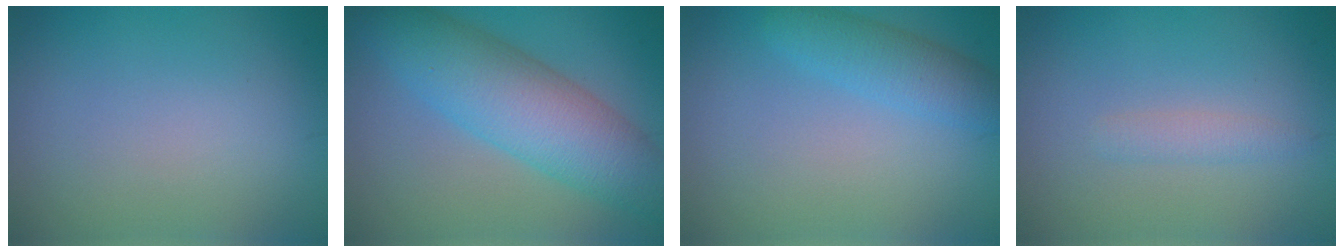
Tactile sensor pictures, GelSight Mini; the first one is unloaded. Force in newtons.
{"total": 8.4, "press": 8.4, "slide": 0.5}
{"total": 3.2, "press": 3.2, "slide": 0.1}
{"total": 1.4, "press": 1.4, "slide": 0.1}